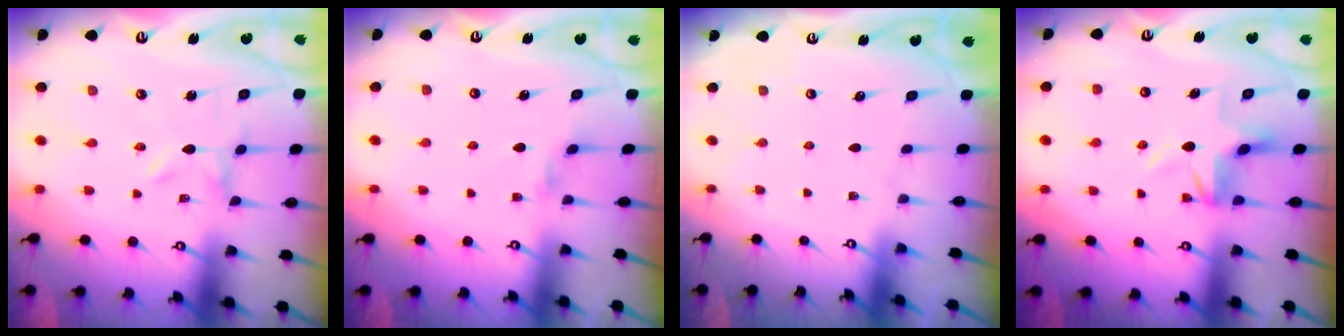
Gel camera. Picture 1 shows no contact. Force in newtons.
{"total": 1.7, "press": 1.7, "slide": 0.4}
{"total": 0.0}
{"total": 3.9, "press": 3.9, "slide": 0.4}